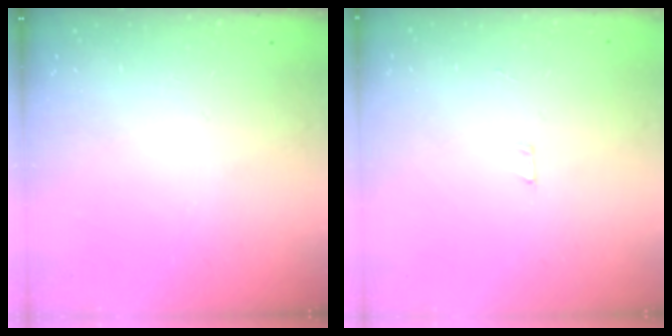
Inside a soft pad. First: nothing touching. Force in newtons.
{"total": 1.8, "press": 1.8, "slide": 0.1}